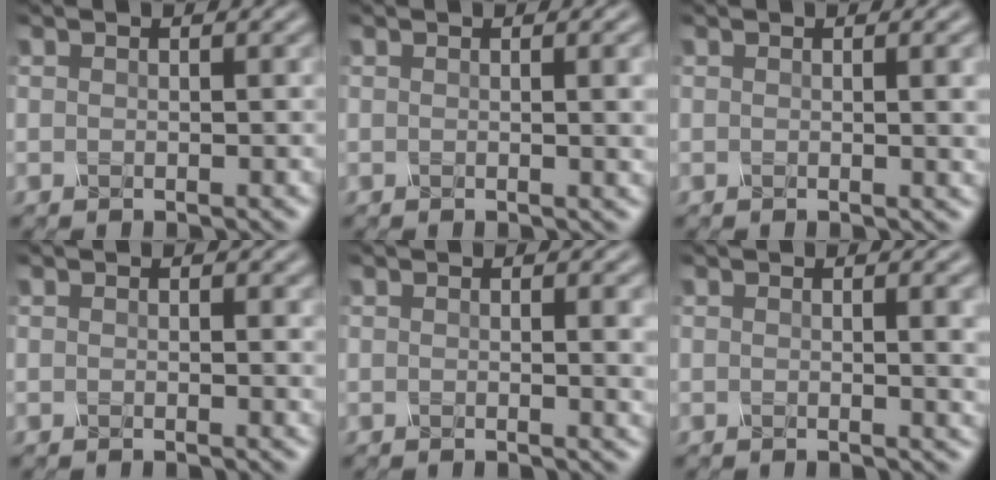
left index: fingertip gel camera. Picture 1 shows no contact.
{"total": 3.3, "force": [0.3, 1.1, 3.1], "torque": [-0.026, 0.005, 0.001]}
{"total": 3.0, "force": [0.3, 0.9, 2.9], "torque": [-0.025, 0.003, 0.000]}
{"total": 0.6, "force": [0.1, 0.1, 0.6], "torque": [-0.005, -0.002, 0.000]}
{"total": 2.4, "force": [0.3, 0.8, 2.2], "torque": [-0.017, -0.001, 0.000]}
{"total": 3.2, "force": [0.5, 1.0, 3.0], "torque": [-0.023, 0.002, 0.003]}